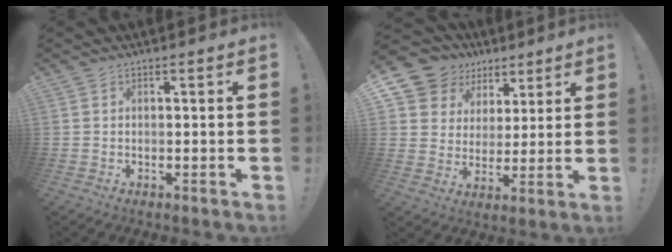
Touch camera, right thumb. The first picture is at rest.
{"total": 11.8, "force": [7.0, 9.1, 2.7], "torque": [-0.045, -0.052, 0.145]}